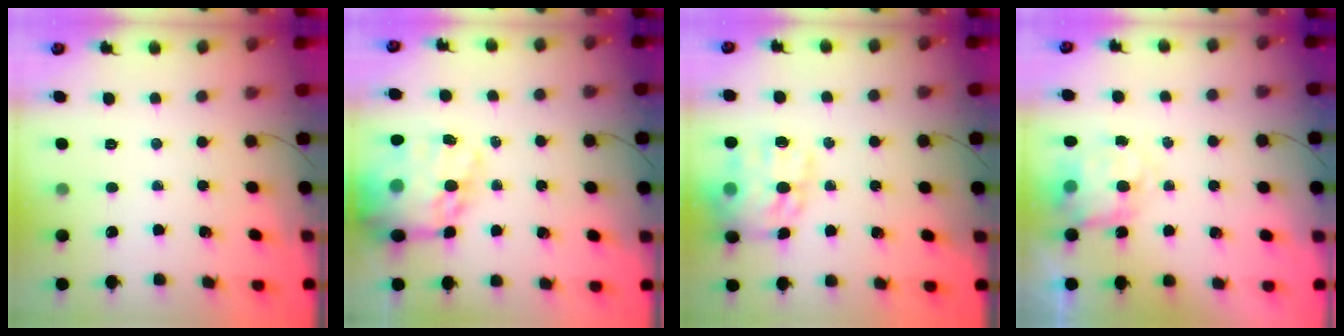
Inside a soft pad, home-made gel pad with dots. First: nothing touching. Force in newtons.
{"total": 21.5, "press": 20.8, "slide": 5.3}
{"total": 16.4, "press": 16.1, "slide": 2.7}
{"total": 8.2, "press": 8.1, "slide": 0.9}